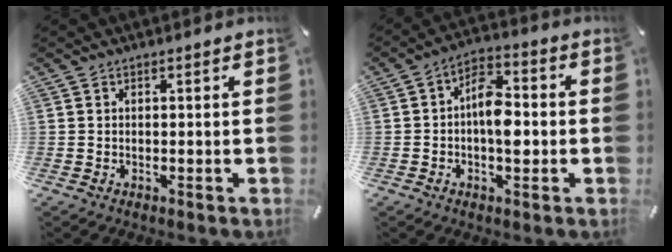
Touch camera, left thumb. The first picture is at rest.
{"total": 8.5, "force": [-1.4, 4.8, 6.9], "torque": [-0.096, 0.011, -0.026]}